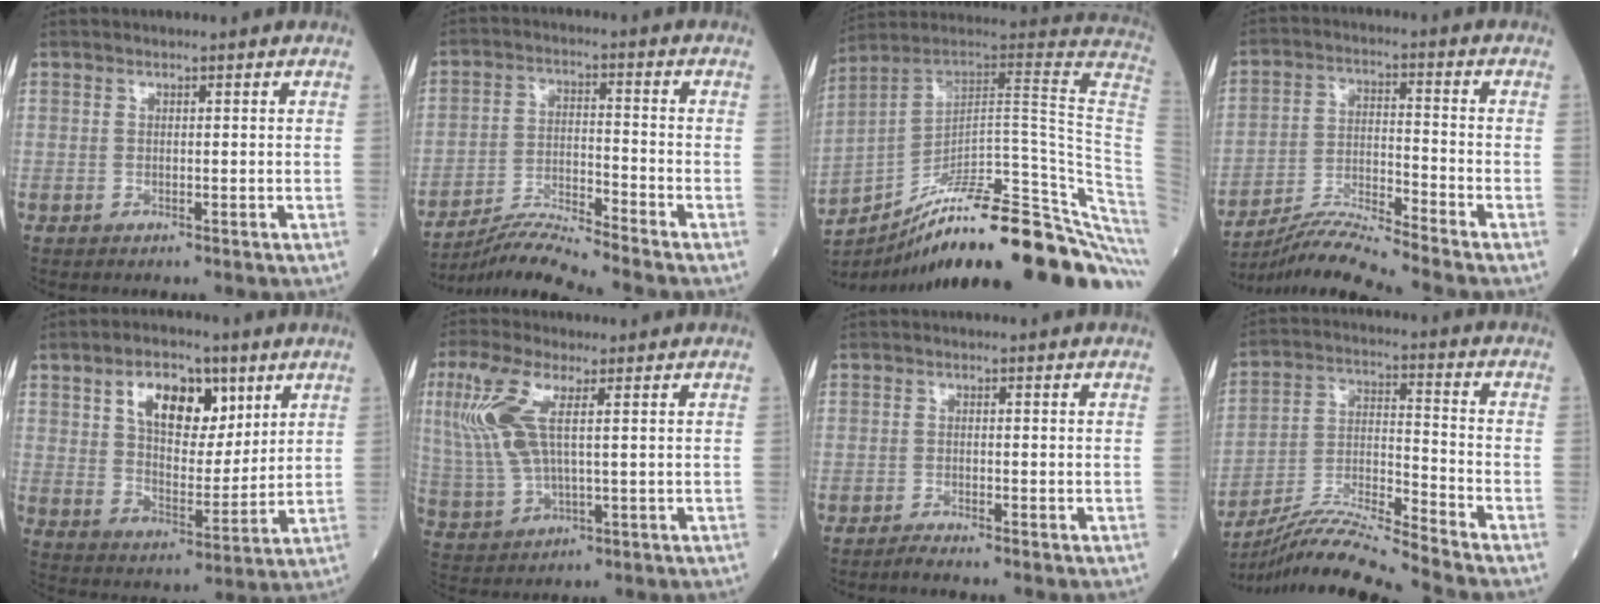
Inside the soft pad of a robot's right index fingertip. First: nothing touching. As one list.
[{"total": 8.4, "force": [-7.9, -2.3, 1.8], "torque": [-0.041, -0.008, -0.145]}, {"total": 33.1, "force": [-24.2, 2.8, 22.4], "torque": [-0.198, 0.003, -0.339]}, {"total": 9.5, "force": [-8.7, -2.3, 3.0], "torque": [-0.060, -0.008, -0.161]}, {"total": 11.4, "force": [5.4, 5.9, 8.2], "torque": [-0.141, 0.015, 0.100]}, {"total": 9.7, "force": [2.7, 2.8, 8.9], "torque": [-0.231, 0.007, 0.060]}, {"total": 1.7, "force": [-1.6, -0.5, 0.5], "torque": [-0.015, -0.003, -0.028]}, {"total": 12.8, "force": [-11.9, -2.9, 3.8], "torque": [-0.071, 0.003, -0.220]}]